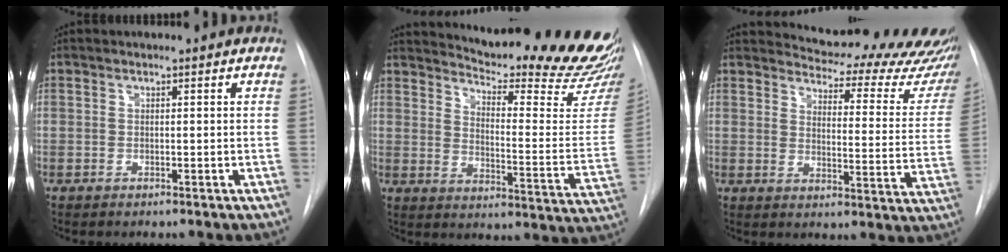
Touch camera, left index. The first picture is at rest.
{"total": 26.6, "force": [24.3, 1.8, 10.6], "torque": [-0.158, -0.137, 0.292]}
{"total": 22.8, "force": [21.2, 5.4, 6.3], "torque": [-0.074, -0.097, 0.229]}